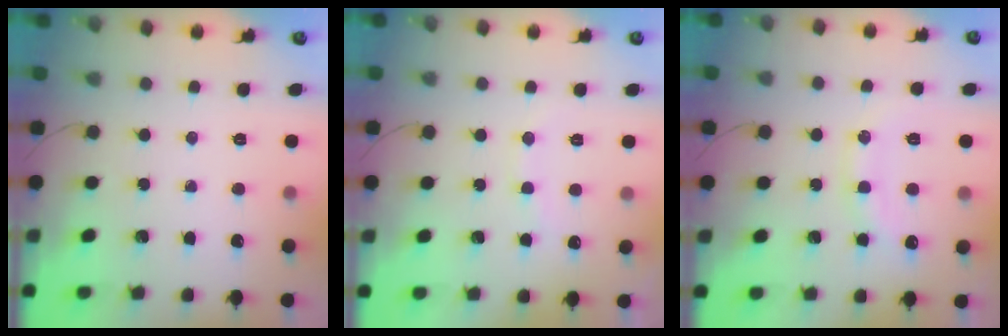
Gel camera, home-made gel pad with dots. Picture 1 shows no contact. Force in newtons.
{"total": 7.2, "press": 7.1, "slide": 1.4}
{"total": 12.5, "press": 12.5, "slide": 0.8}